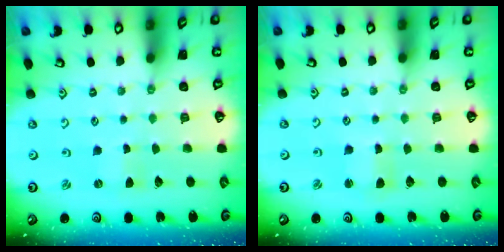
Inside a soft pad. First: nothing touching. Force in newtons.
{"total": 1.9, "press": 1.8, "slide": 0.3}